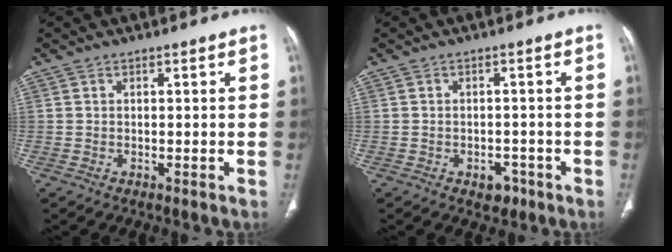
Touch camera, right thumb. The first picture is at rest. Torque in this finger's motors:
{"motor_torque": [2.59, 2.42, 0.41, -0.63, -0.04]}